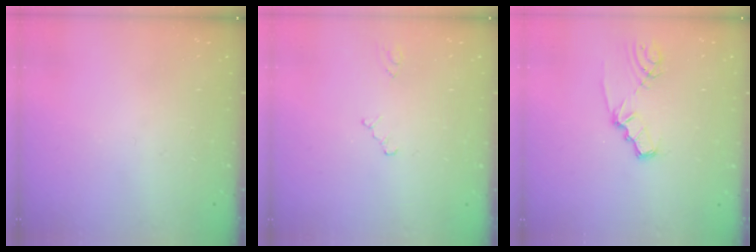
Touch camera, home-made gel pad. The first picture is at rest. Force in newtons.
{"total": 0.8, "press": 0.8, "slide": 0.2}
{"total": 2.7, "press": 2.7, "slide": 0.3}